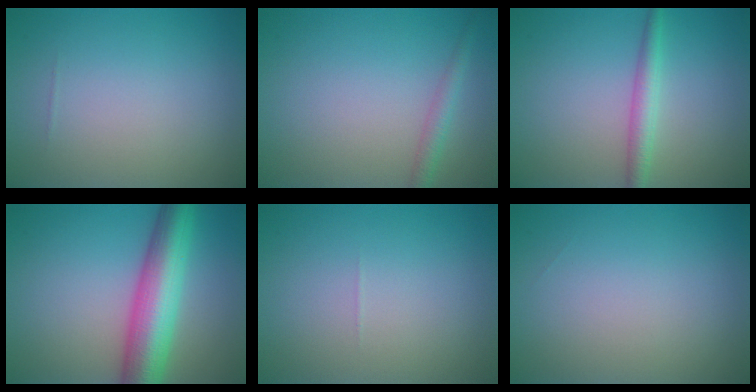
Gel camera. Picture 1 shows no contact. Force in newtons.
{"total": 1.8, "press": 1.8, "slide": 0.1}
{"total": 2.3, "press": 2.3, "slide": 0.1}
{"total": 8.5, "press": 8.5, "slide": 0.2}
{"total": 0.0}
{"total": 0.0}